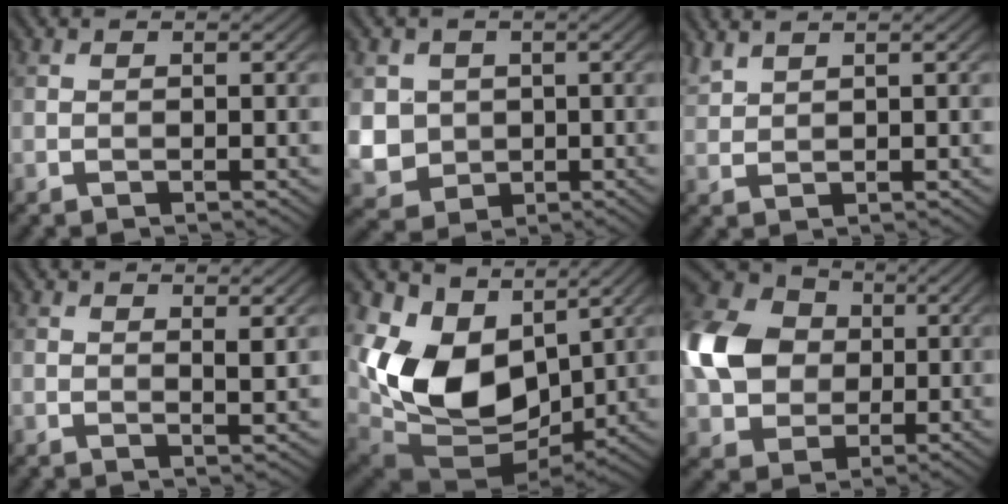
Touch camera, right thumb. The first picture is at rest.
{"total": 5.8, "force": [0.7, 5.4, 2.1], "torque": [-0.085, -0.014, 0.011]}
{"total": 2.2, "force": [2.0, 0.4, 0.8], "torque": [-0.028, 0.005, 0.051]}
{"total": 1.8, "force": [1.1, 0.3, 1.4], "torque": [-0.023, -0.006, 0.020]}
{"total": 13.5, "force": [3.3, 9.5, 9.0], "torque": [-0.214, -0.006, 0.067]}
{"total": 12.8, "force": [0.7, 10.3, 7.5], "torque": [-0.206, 0.011, 0.000]}